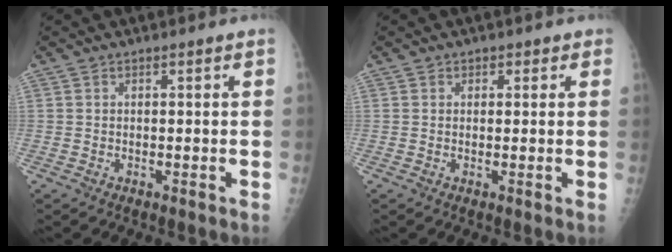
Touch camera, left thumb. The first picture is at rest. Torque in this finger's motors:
{"motor_torque": [-0.44, -0.27, -0.29, -0.22, -0.03]}